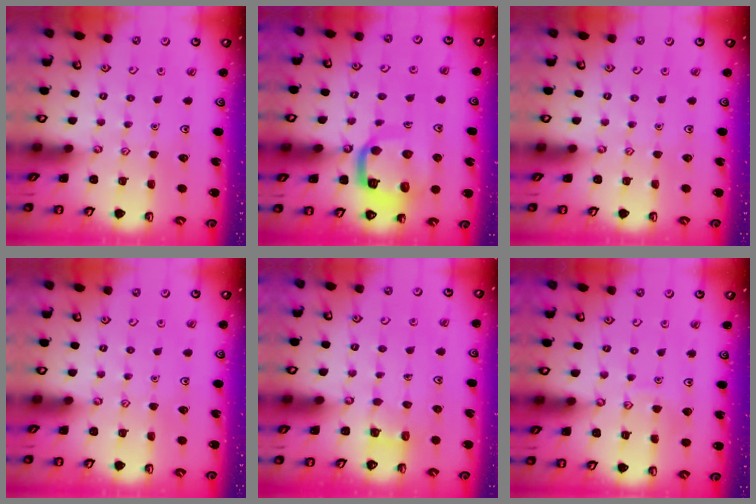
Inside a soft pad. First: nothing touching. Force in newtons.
{"total": 13.5, "press": 13.5, "slide": 1.5}
{"total": 0.0}
{"total": 0.0}
{"total": 2.5, "press": 2.5, "slide": 0.1}
{"total": 3.7, "press": 3.7, "slide": 0.3}